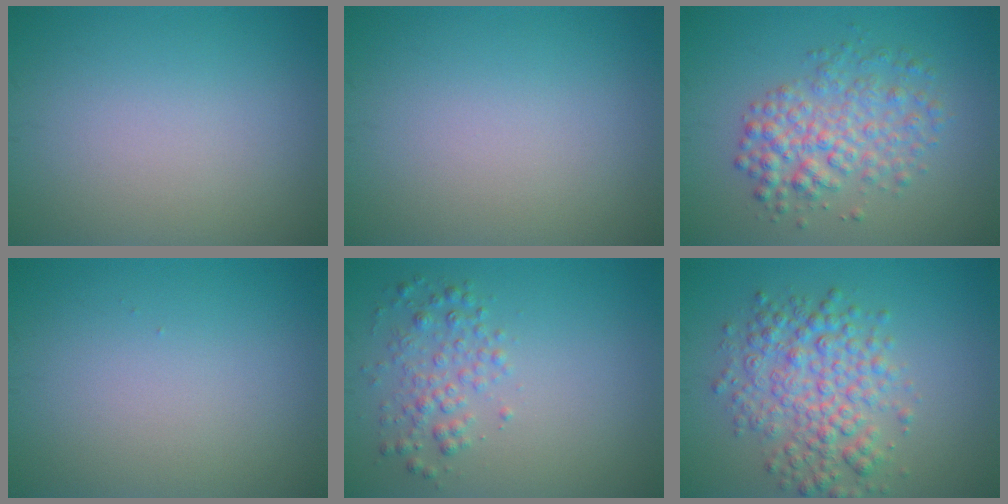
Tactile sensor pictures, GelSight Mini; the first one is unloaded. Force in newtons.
{"total": 0.0}
{"total": 4.5, "press": 4.5, "slide": 0.1}
{"total": 0.0}
{"total": 2.4, "press": 2.4, "slide": 0.1}
{"total": 5.4, "press": 5.4, "slide": 0.0}